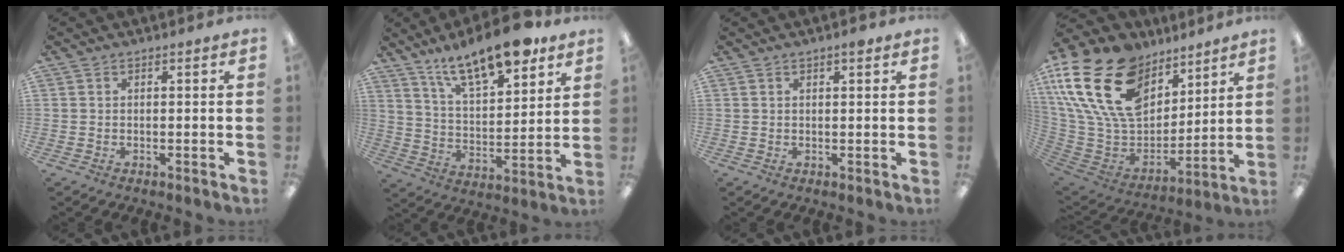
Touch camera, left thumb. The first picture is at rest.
{"total": 16.9, "force": [12.6, 5.7, 9.8], "torque": [-0.161, -0.067, 0.215]}
{"total": 1.3, "force": [0.9, 0.5, 0.9], "torque": [-0.012, 0.000, 0.012]}
{"total": 26.1, "force": [12.2, 17.0, 15.5], "torque": [-0.325, -0.061, 0.234]}